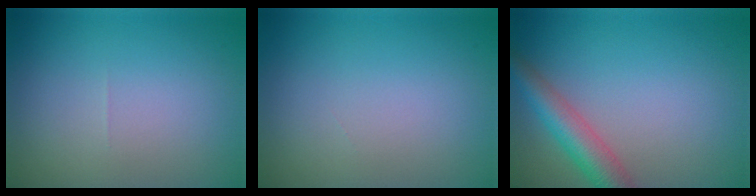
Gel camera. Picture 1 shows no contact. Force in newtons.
{"total": 0.0}
{"total": 4.3, "press": 4.3, "slide": 0.1}